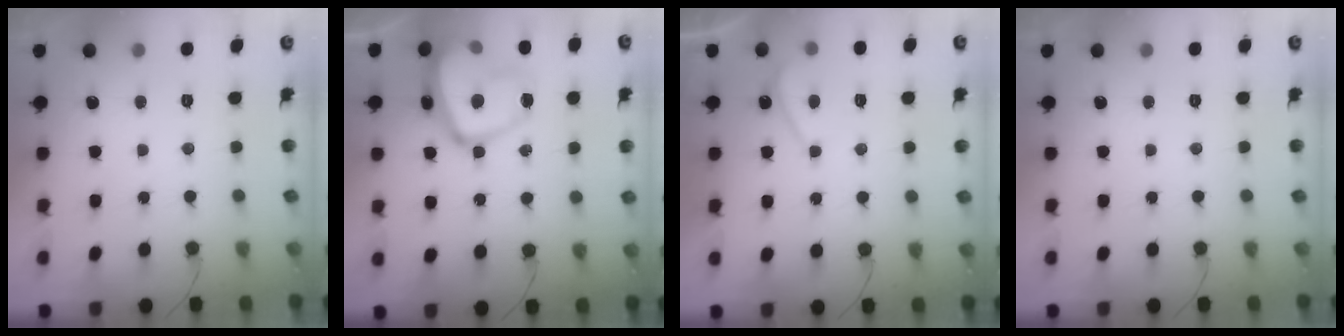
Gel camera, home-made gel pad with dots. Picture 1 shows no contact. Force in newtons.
{"total": 18.4, "press": 18.3, "slide": 2.0}
{"total": 2.9, "press": 2.9, "slide": 0.4}
{"total": 0.0}